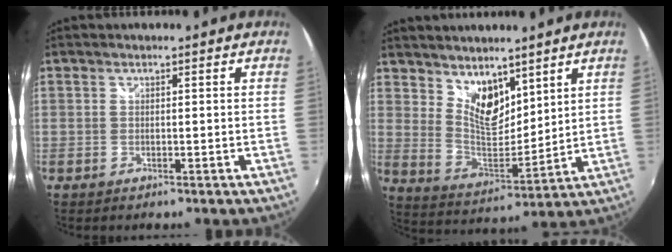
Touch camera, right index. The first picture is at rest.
{"total": 9.3, "force": [6.5, 4.7, 4.8], "torque": [-0.075, -0.007, 0.127]}